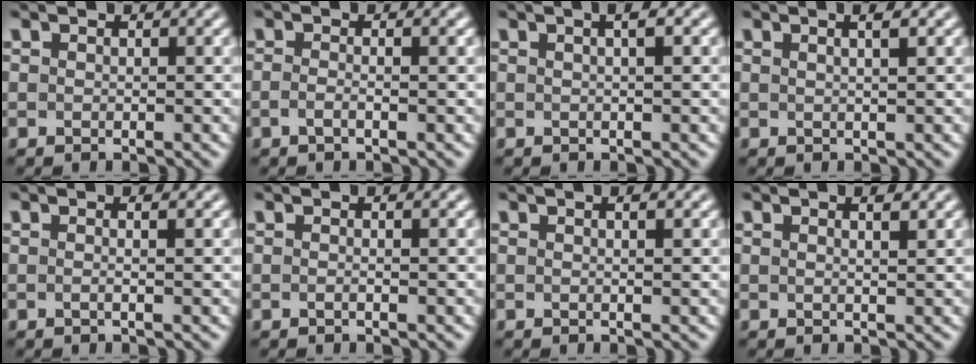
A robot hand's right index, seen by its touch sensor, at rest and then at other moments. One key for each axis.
{"total": 1.4, "fx": -0.8, "fy": -0.4, "fz": 1.0, "tx": -0.021, "ty": -0.005, "tz": -0.015}
{"total": 1.9, "fx": 0.6, "fy": 0.0, "fz": 1.8, "tx": -0.015, "ty": 0.011, "tz": 0.005}
{"total": 1.7, "fx": 0.6, "fy": -0.6, "fz": 1.5, "tx": -0.018, "ty": 0.000, "tz": 0.014}
{"total": 0.9, "fx": -0.3, "fy": -0.5, "fz": 0.7, "tx": -0.016, "ty": -0.003, "tz": -0.004}
{"total": 0.6, "fx": -0.3, "fy": -0.3, "fz": 0.4, "tx": -0.009, "ty": 0.001, "tz": -0.007}
{"total": 0.7, "fx": 0.2, "fy": -0.2, "fz": 0.7, "tx": -0.012, "ty": 0.001, "tz": 0.003}
{"total": 1.2, "fx": 0.5, "fy": -0.7, "fz": 0.9, "tx": -0.013, "ty": -0.006, "tz": 0.013}